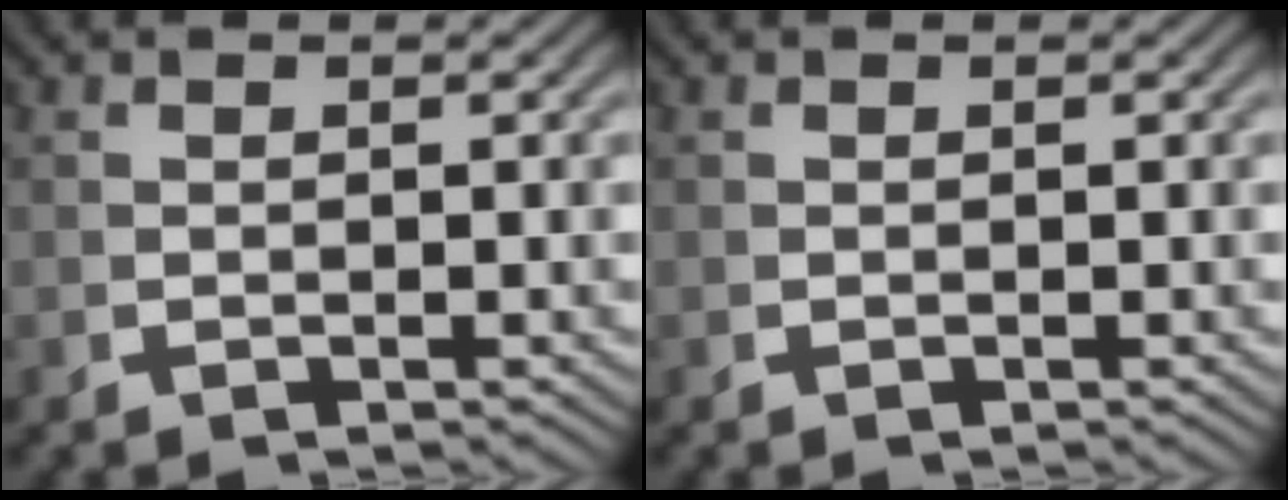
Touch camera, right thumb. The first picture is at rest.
{"total": 0.0}